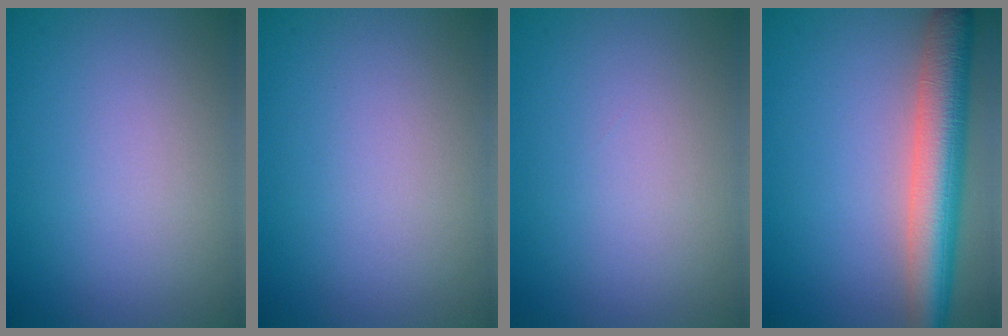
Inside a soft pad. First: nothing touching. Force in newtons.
{"total": 0.0}
{"total": 0.0}
{"total": 7.5, "press": 7.5, "slide": 0.4}